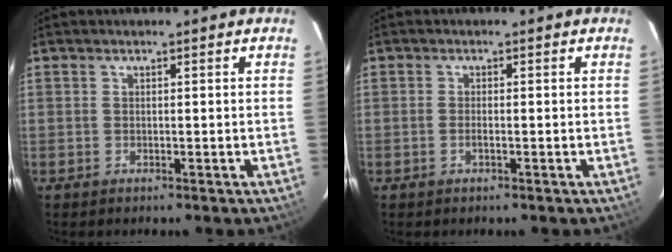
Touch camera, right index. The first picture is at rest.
{"total": 1.2, "force": [-0.6, 0.3, 1.0], "torque": [-0.022, 0.001, -0.011]}